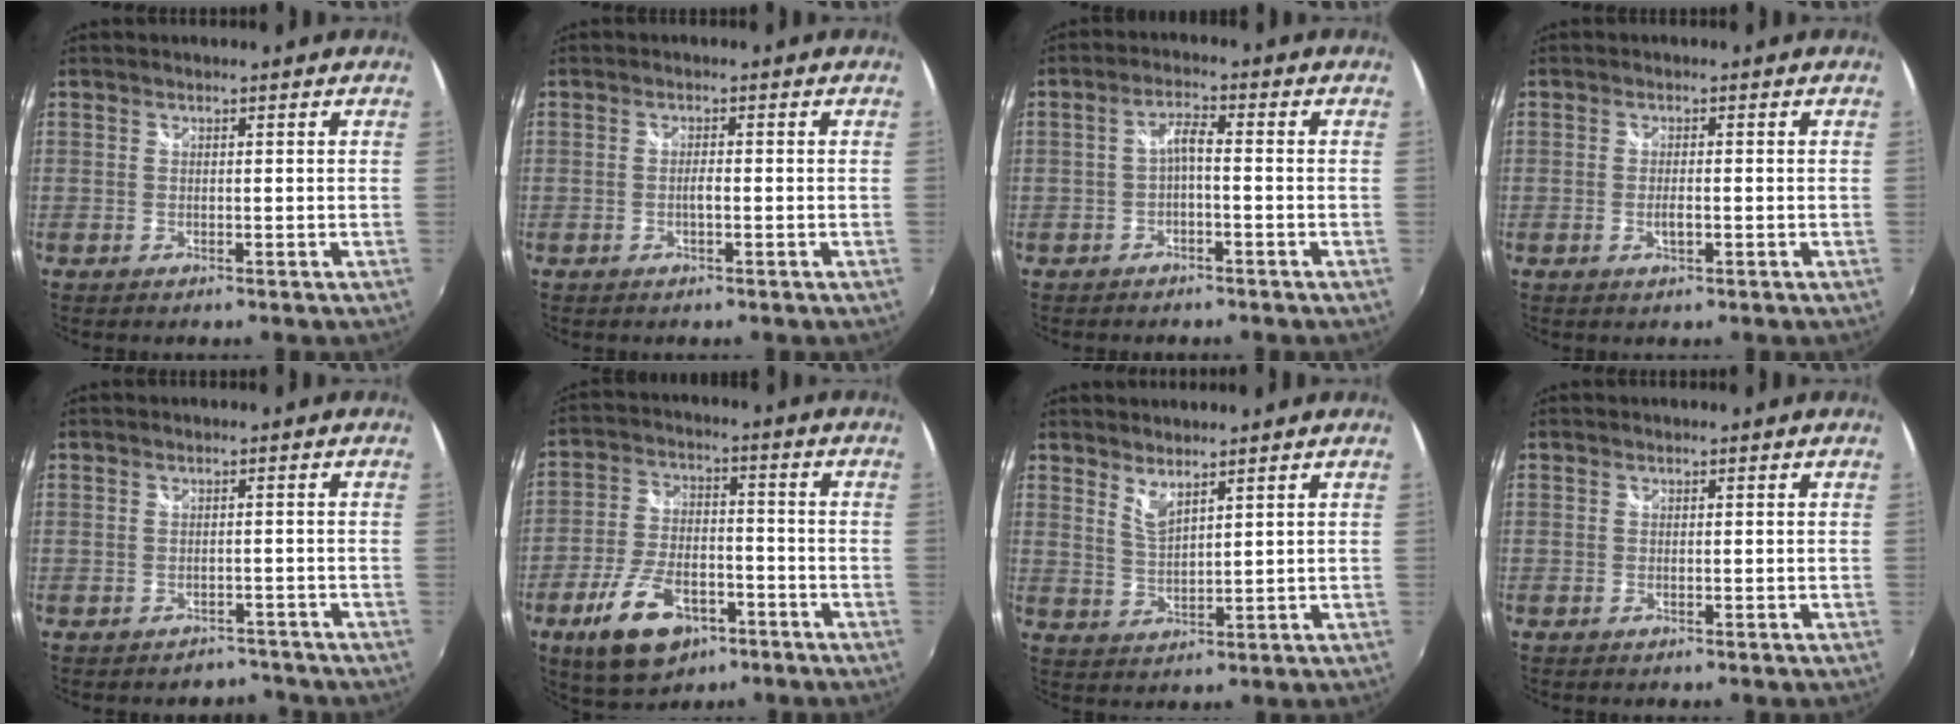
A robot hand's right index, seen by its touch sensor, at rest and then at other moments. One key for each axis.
{"total": 1.2, "fx": -0.5, "fy": 0.2, "fz": 1.1, "tx": -0.022, "ty": 0.001, "tz": -0.009}
{"total": 2.9, "fx": -1.1, "fy": 0.6, "fz": 2.6, "tx": -0.055, "ty": 0.007, "tz": -0.021}
{"total": 1.9, "fx": -0.6, "fy": 0.6, "fz": 1.7, "tx": -0.033, "ty": -0.003, "tz": -0.009}
{"total": 3.2, "fx": -2.7, "fy": 1.8, "fz": -0.3, "tx": 0.008, "ty": 0.012, "tz": -0.033}
{"total": 13.8, "fx": -7.3, "fy": 7.3, "fz": 9.1, "tx": -0.194, "ty": -0.008, "tz": -0.123}
{"total": 3.6, "fx": 2.9, "fy": 0.6, "fz": 1.9, "tx": -0.036, "ty": -0.006, "tz": 0.052}
{"total": 0.0}